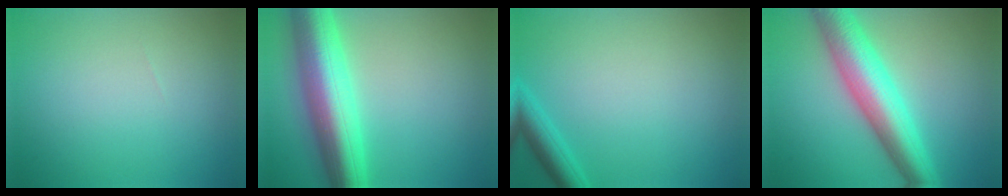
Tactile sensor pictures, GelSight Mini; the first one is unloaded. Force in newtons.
{"total": 10.1, "press": 10.1, "slide": 0.4}
{"total": 2.6, "press": 2.6, "slide": 0.2}
{"total": 8.7, "press": 8.7, "slide": 0.1}